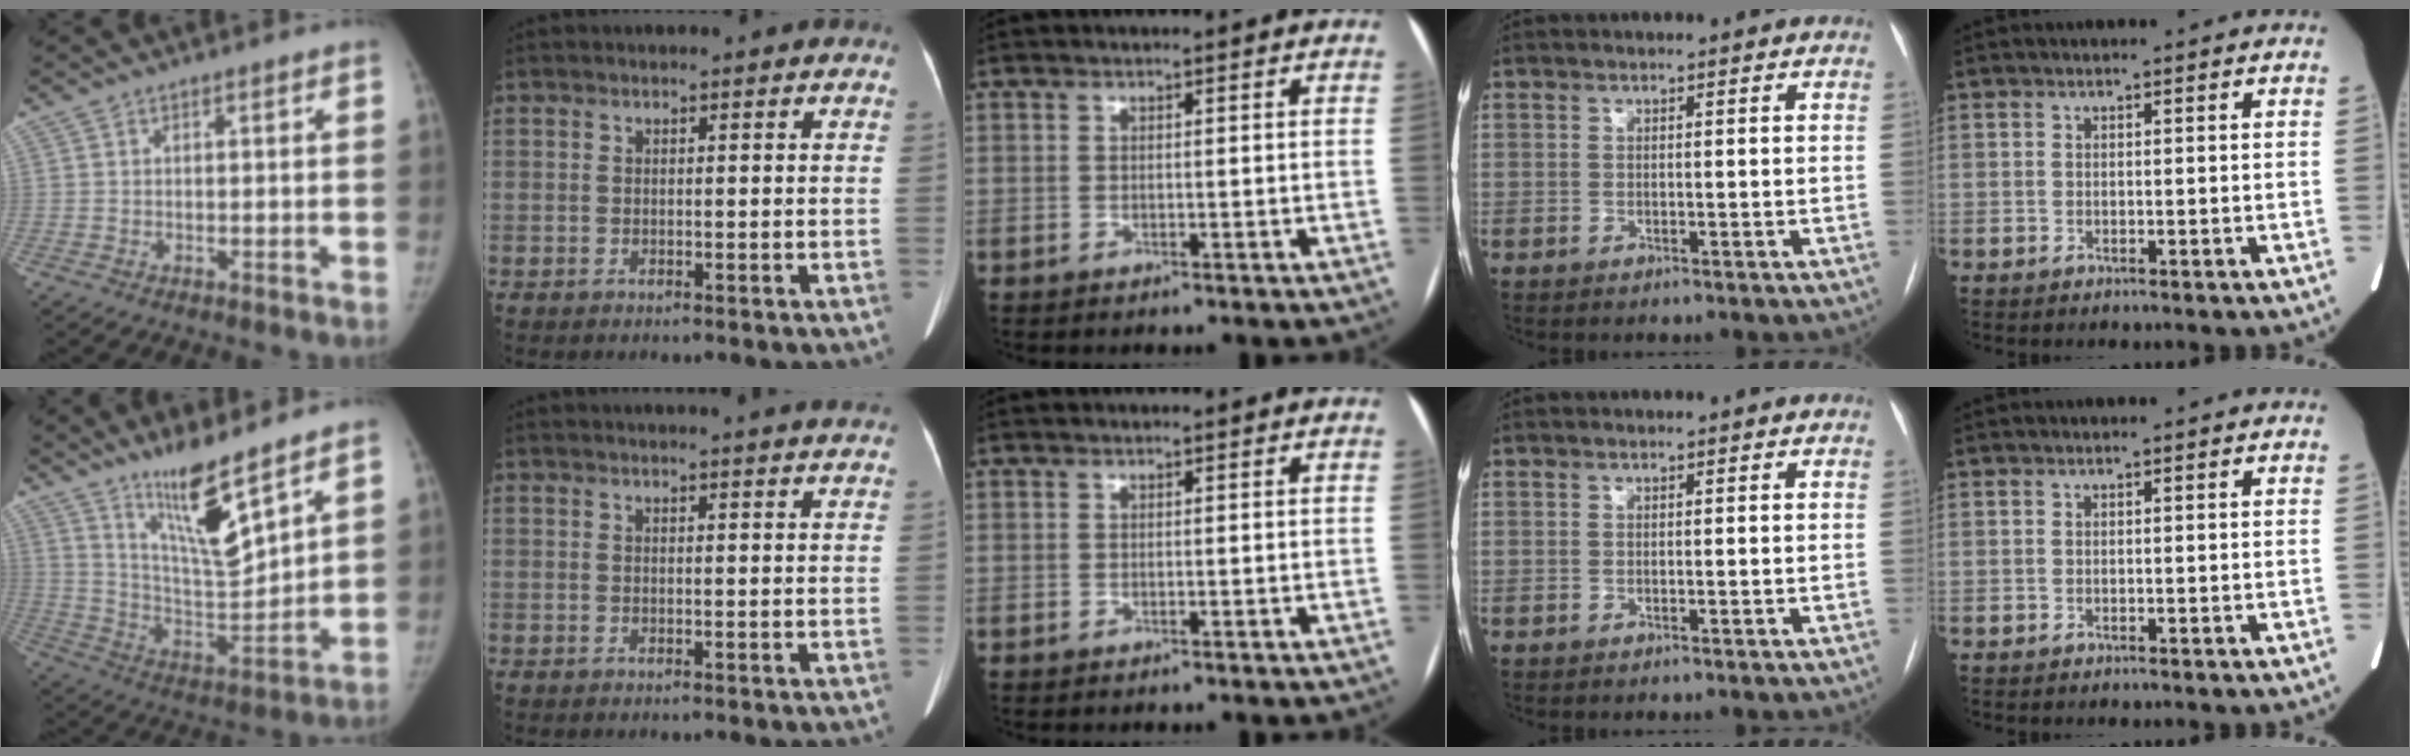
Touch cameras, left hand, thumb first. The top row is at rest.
{"thumb": {"total": 13.5, "force": [9.6, 2.1, 9.2], "torque": [-0.146, -0.081, 0.185]}, "index": {"total": 8.6, "force": [8.1, -0.4, 2.9], "torque": [-0.035, -0.020, 0.070]}}